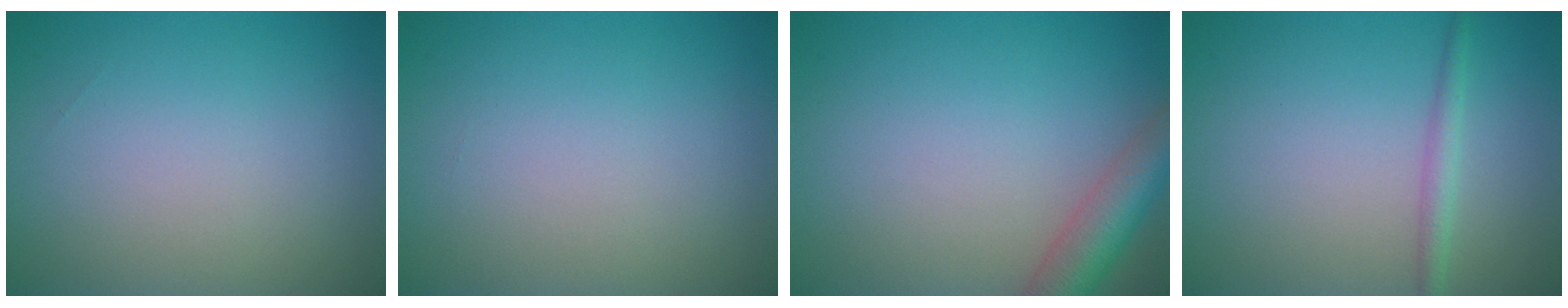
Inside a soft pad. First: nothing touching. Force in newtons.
{"total": 0.0}
{"total": 4.6, "press": 4.6, "slide": 0.3}
{"total": 1.7, "press": 1.7, "slide": 0.0}